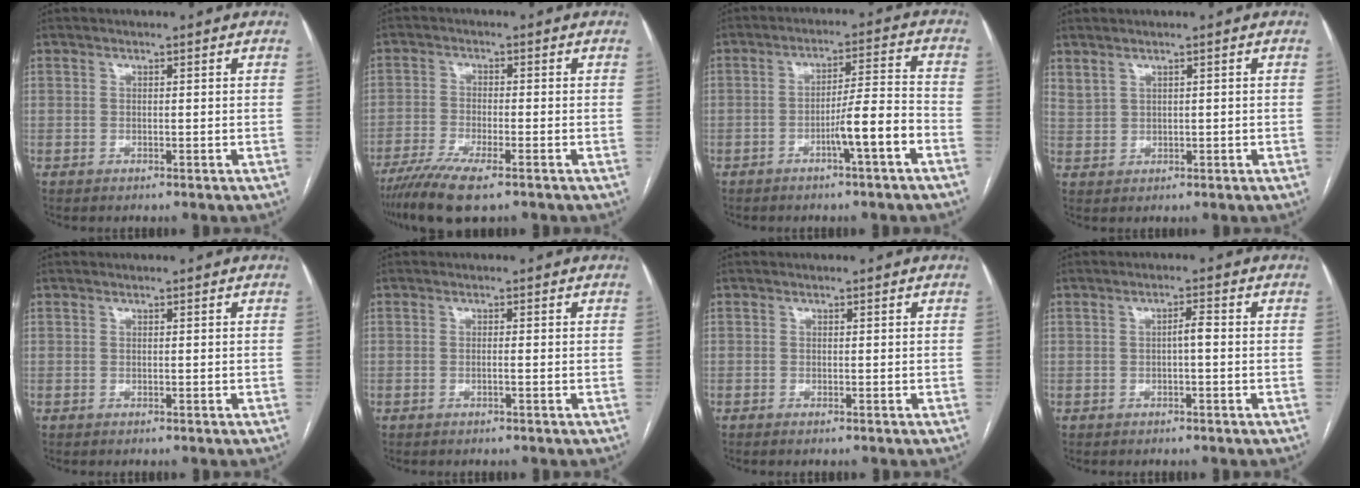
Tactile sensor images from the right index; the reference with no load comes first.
{"total": 8.6, "force": [-6.2, 1.0, 5.9], "torque": [-0.104, -0.019, -0.106]}
{"total": 7.3, "force": [-3.5, -0.3, 6.4], "torque": [-0.100, 0.013, -0.055]}
{"total": 2.1, "force": [1.7, 0.8, 1.0], "torque": [-0.025, 0.005, 0.044]}
{"total": 0.0}
{"total": 0.6, "force": [-0.3, -0.1, 0.6], "torque": [-0.010, 0.001, -0.005]}
{"total": 0.6, "force": [-0.4, -0.2, 0.3], "torque": [-0.007, -0.001, -0.009]}
{"total": 1.8, "force": [-0.3, 0.2, 1.8], "torque": [-0.028, 0.004, -0.004]}